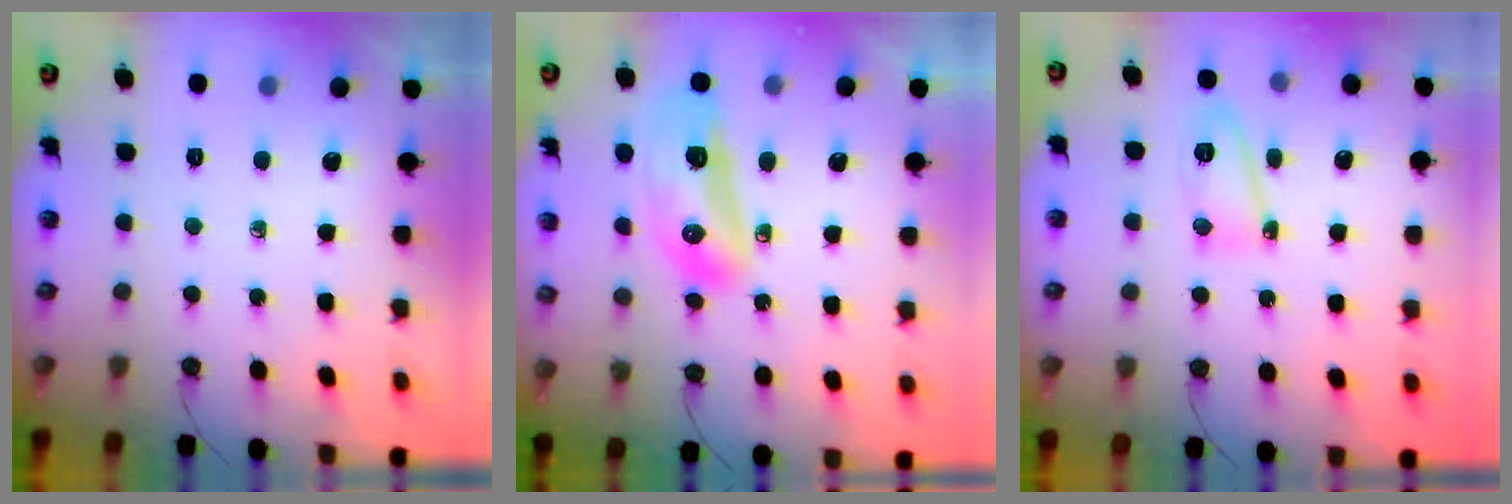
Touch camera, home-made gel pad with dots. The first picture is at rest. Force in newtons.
{"total": 15.1, "press": 14.9, "slide": 2.5}
{"total": 8.5, "press": 8.4, "slide": 0.9}